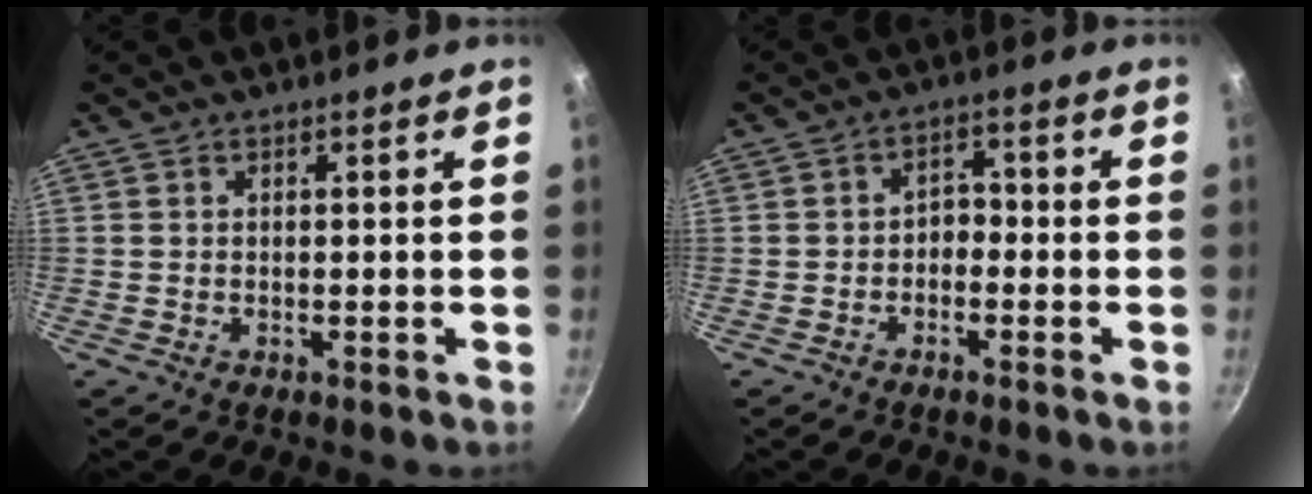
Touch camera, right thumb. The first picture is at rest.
{"total": 2.9, "force": [-1.3, 2.1, 1.7], "torque": [-0.009, 0.019, -0.025]}